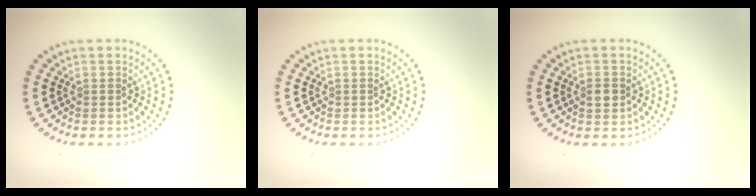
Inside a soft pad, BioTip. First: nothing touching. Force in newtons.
{"total": 0.0}
{"total": 1.5, "press": 1.5, "slide": 0.3}